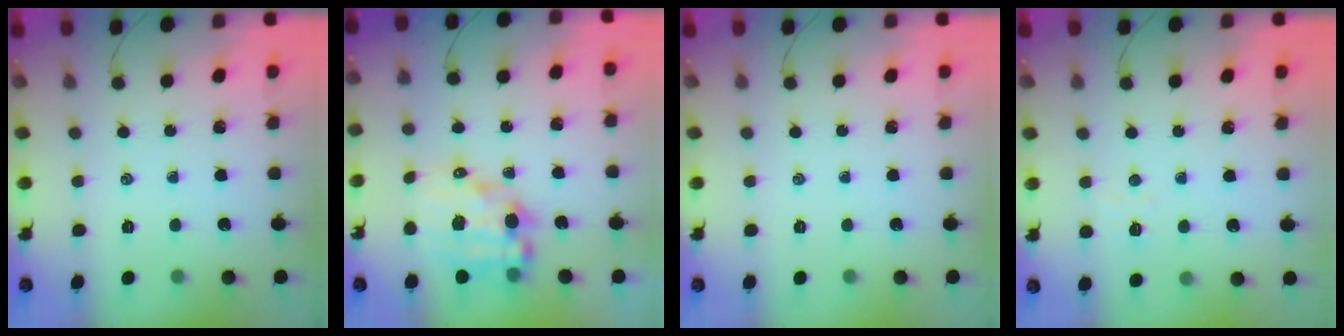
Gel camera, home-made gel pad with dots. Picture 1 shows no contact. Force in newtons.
{"total": 11.3, "press": 10.9, "slide": 2.8}
{"total": 0.0}
{"total": 3.3, "press": 3.1, "slide": 0.9}